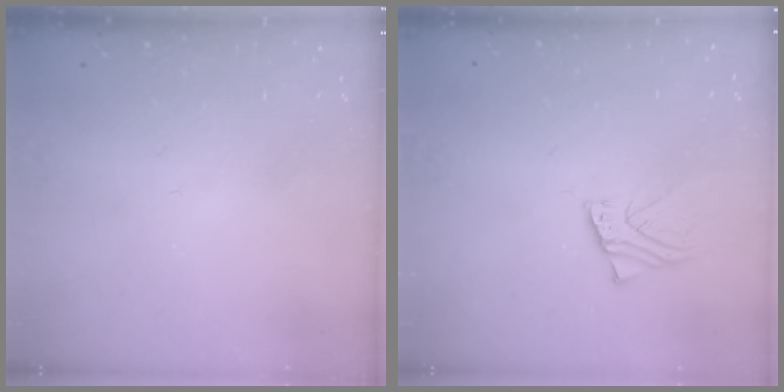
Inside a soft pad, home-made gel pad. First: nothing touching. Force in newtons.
{"total": 2.9, "press": 2.9, "slide": 0.1}